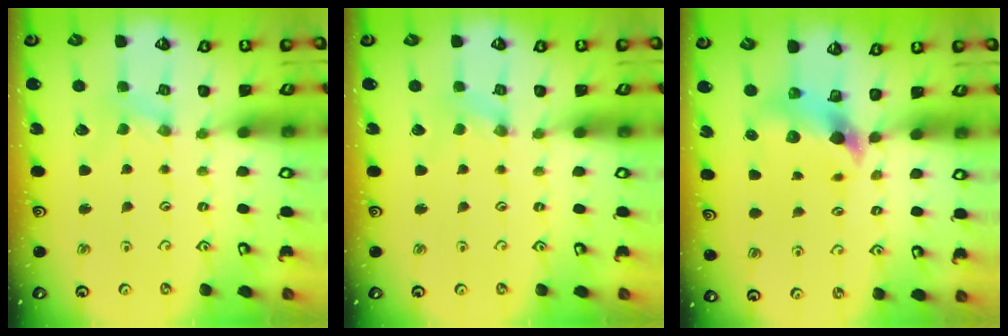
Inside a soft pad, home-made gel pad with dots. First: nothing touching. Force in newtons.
{"total": 0.0}
{"total": 5.9, "press": 5.9, "slide": 0.9}